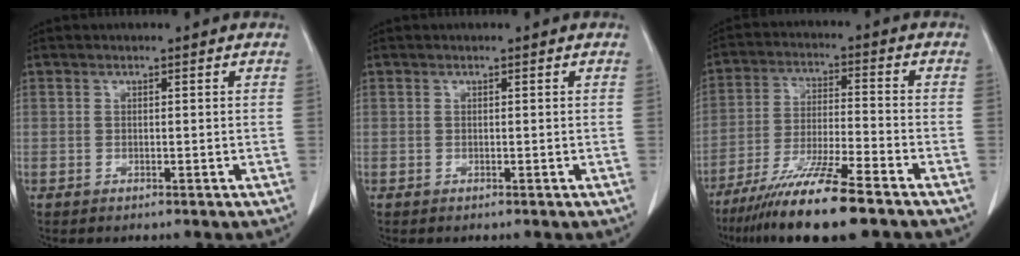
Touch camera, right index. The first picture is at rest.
{"total": 0.0}
{"total": 12.9, "force": [-9.4, 0.1, 8.9], "torque": [-0.163, -0.038, -0.165]}